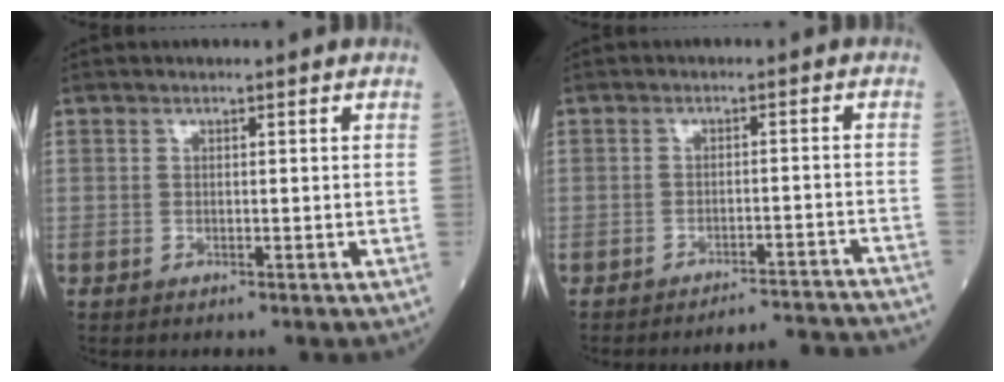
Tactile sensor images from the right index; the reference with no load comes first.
{"total": 11.8, "force": [-11.6, -1.3, 1.4], "torque": [0.006, -0.006, -0.137]}